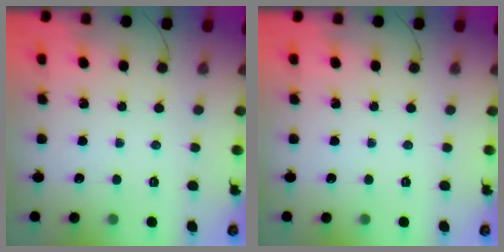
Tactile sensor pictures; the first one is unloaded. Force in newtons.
{"total": 0.0}